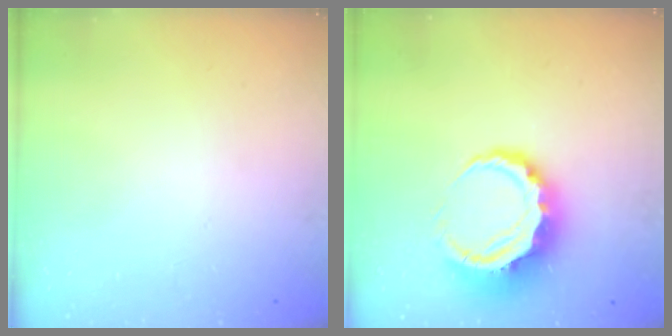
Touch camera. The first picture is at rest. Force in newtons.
{"total": 9.6, "press": 9.4, "slide": 2.0}